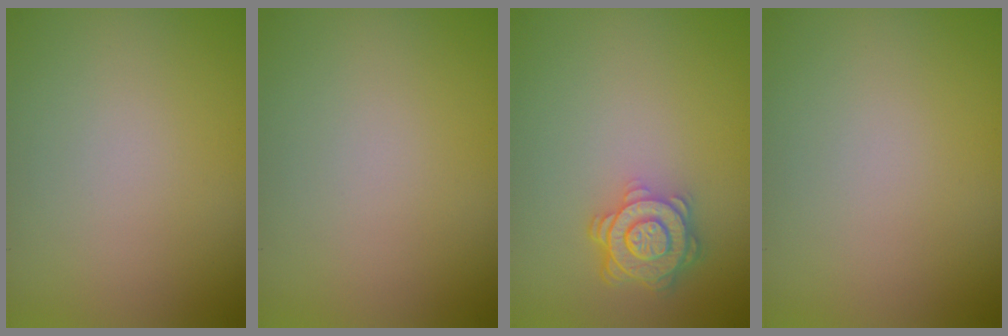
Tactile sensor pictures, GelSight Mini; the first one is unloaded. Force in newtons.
{"total": 0.0}
{"total": 4.2, "press": 3.4, "slide": 2.5}
{"total": 0.0}